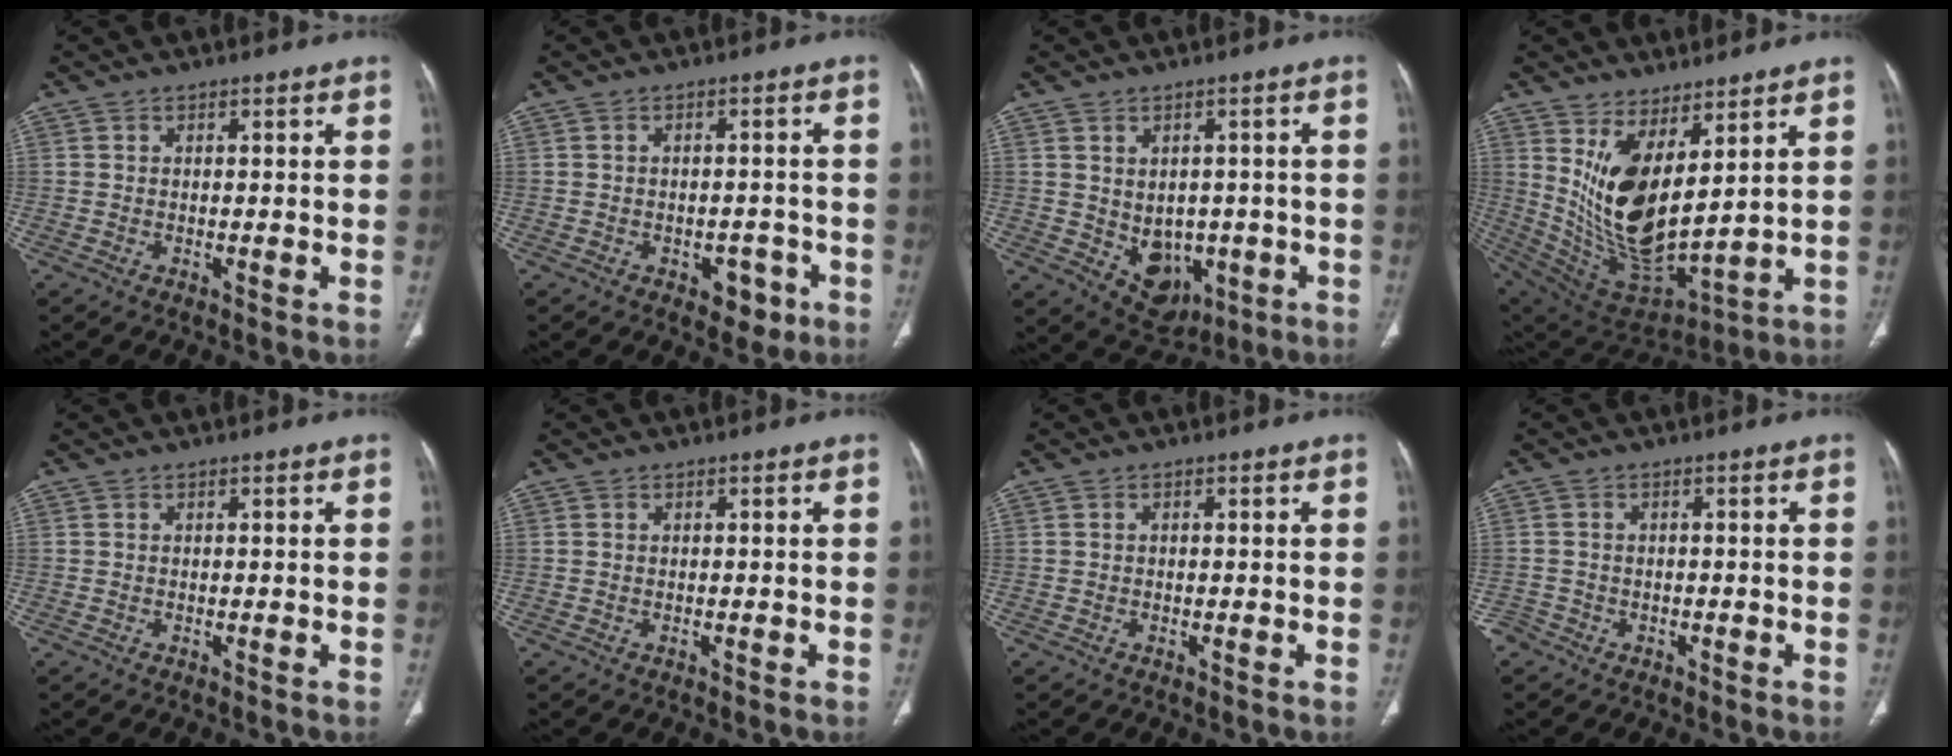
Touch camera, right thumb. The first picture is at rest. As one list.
[{"total": 4.7, "force": [-2.3, 3.1, 2.6], "torque": [-0.012, 0.016, -0.024]}, {"total": 8.9, "force": [-1.7, 6.8, 5.6], "torque": [-0.043, 0.004, 0.001]}, {"total": 16.1, "force": [5.9, 6.8, 13.3], "torque": [-0.240, -0.053, 0.143]}, {"total": 0.0}, {"total": 0.0}, {"total": 0.0}, {"total": 2.3, "force": [-1.4, 1.8, 0.1], "torque": [-0.001, 0.013, -0.028]}]